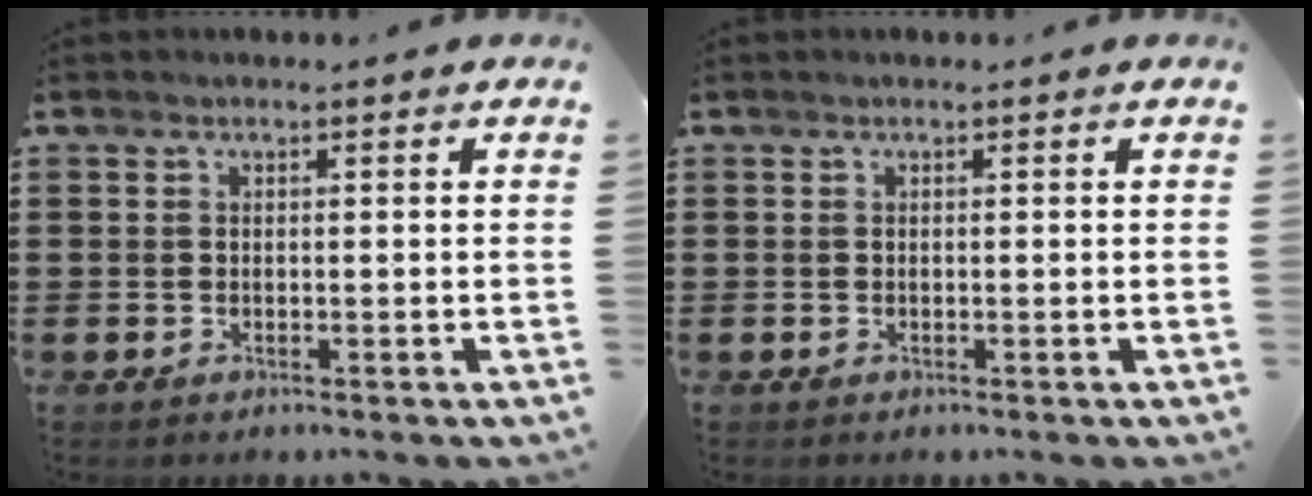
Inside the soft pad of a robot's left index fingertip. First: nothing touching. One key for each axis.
{"total": 0.0}